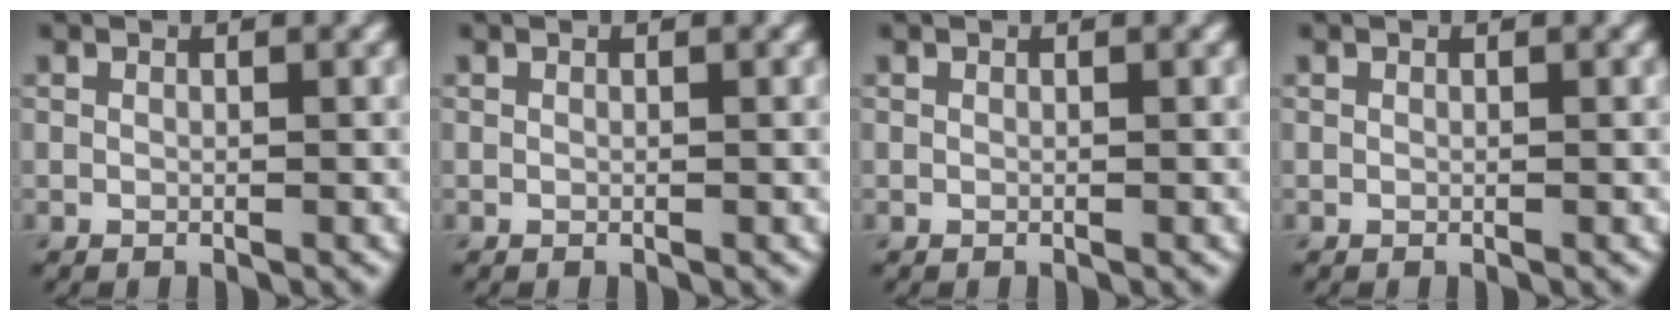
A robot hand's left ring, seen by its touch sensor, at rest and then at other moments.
{"total": 0.0}
{"total": 0.0}
{"total": 0.0}